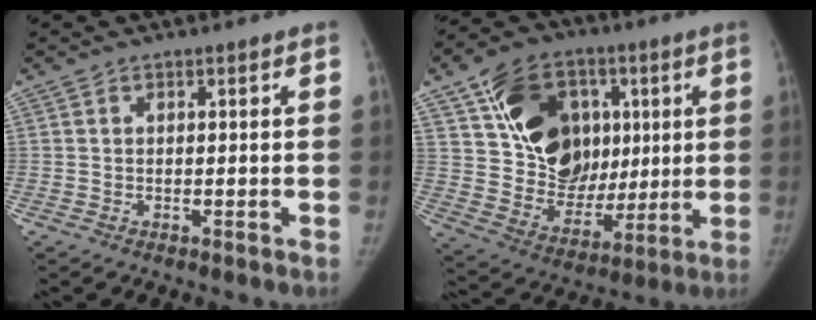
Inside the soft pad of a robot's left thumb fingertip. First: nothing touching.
{"total": 21.7, "force": [6.8, 16.4, 12.4], "torque": [-0.168, -0.006, 0.128]}